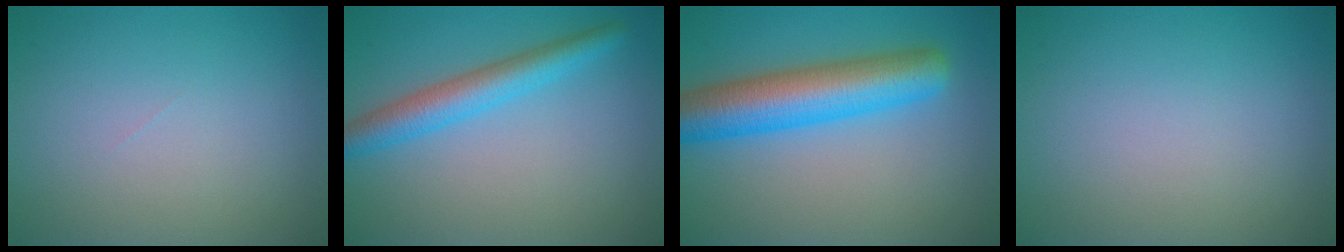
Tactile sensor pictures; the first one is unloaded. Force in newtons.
{"total": 4.0, "press": 4.0, "slide": 0.2}
{"total": 8.0, "press": 8.0, "slide": 0.2}
{"total": 0.0}